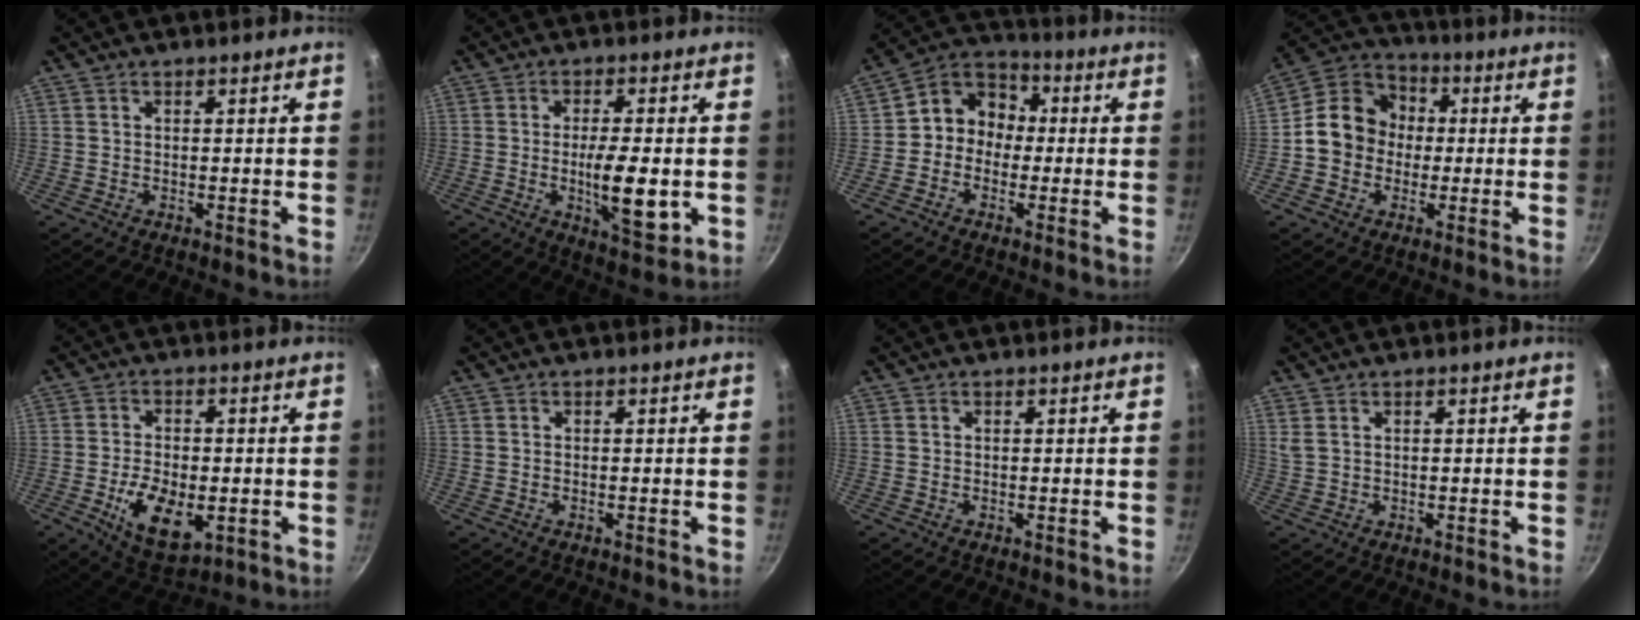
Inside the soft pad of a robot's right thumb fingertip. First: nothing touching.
{"total": 10.8, "force": [-1.7, 3.4, 10.1], "torque": [-0.158, -0.003, -0.022]}
{"total": 8.7, "force": [-0.7, 7.6, 4.2], "torque": [-0.028, 0.035, -0.037]}
{"total": 11.9, "force": [-0.6, 10.5, 5.6], "torque": [-0.055, 0.031, -0.032]}
{"total": 11.3, "force": [-2.8, 6.3, 8.9], "torque": [-0.140, -0.003, -0.036]}
{"total": 0.0}
{"total": 0.0}
{"total": 1.6, "force": [0.8, 0.7, 1.1], "torque": [-0.023, 0.000, 0.022]}